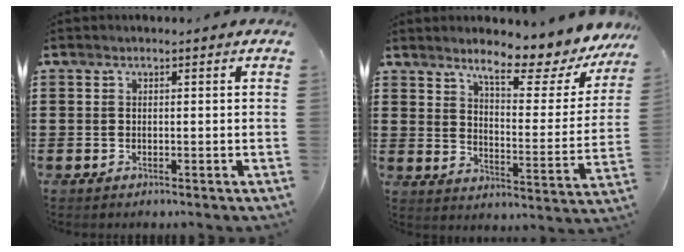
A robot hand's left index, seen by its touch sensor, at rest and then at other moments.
{"total": 8.7, "force": [7.2, 1.0, 4.8], "torque": [-0.081, -0.055, 0.113]}